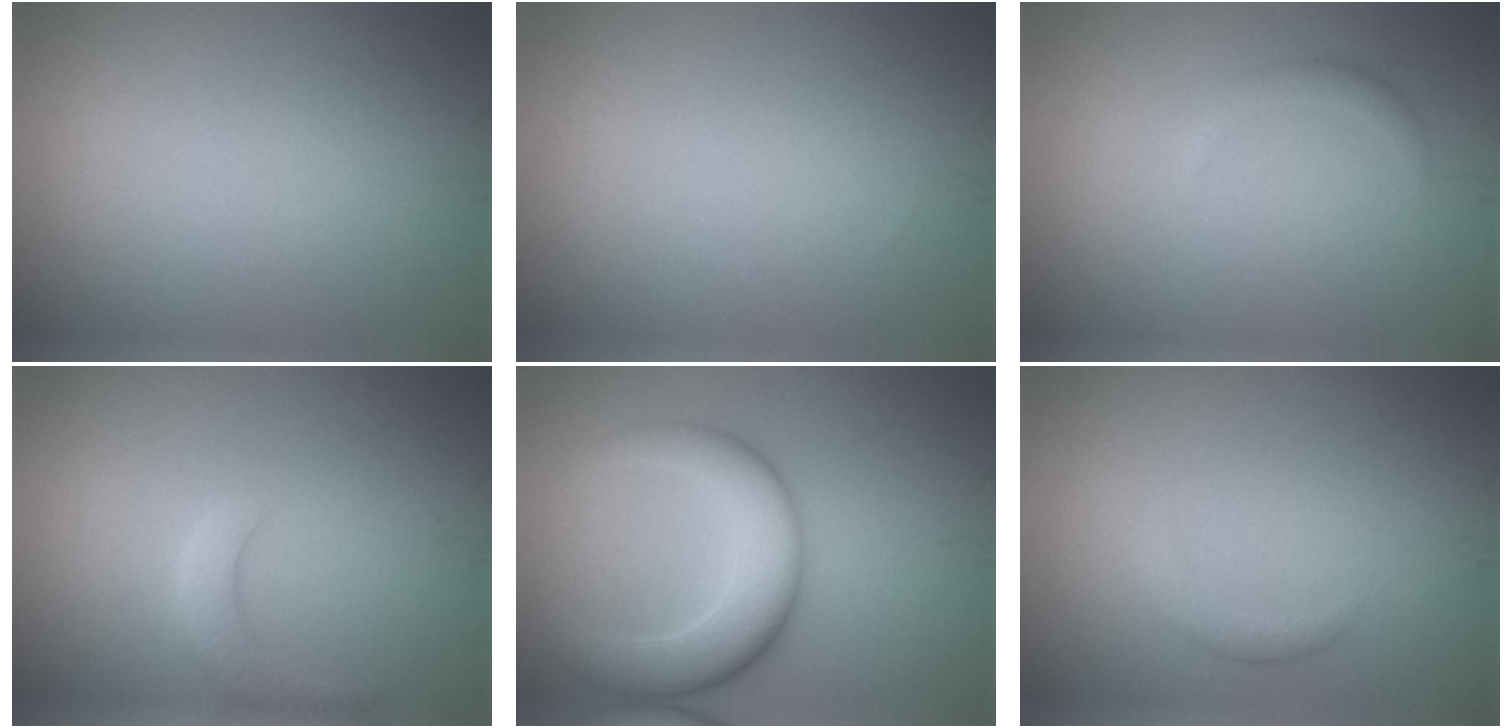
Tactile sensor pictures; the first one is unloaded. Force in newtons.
{"total": 0.0}
{"total": 1.1, "press": 1.1, "slide": 0.1}
{"total": 2.9, "press": 2.8, "slide": 0.3}
{"total": 6.6, "press": 6.6, "slide": 0.2}
{"total": 1.2, "press": 1.2, "slide": 0.1}